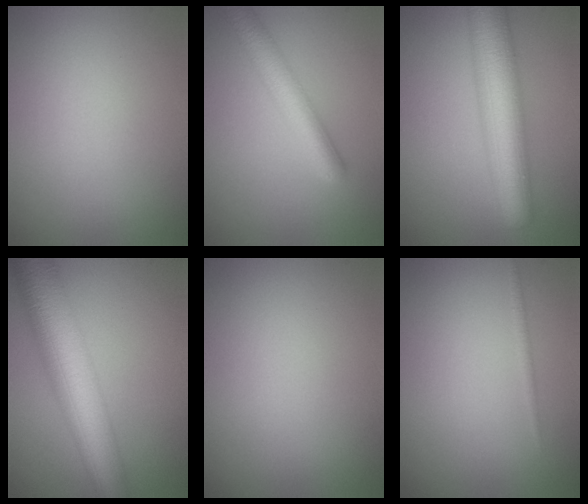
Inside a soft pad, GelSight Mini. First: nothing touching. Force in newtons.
{"total": 4.4, "press": 4.4, "slide": 0.1}
{"total": 8.9, "press": 8.9, "slide": 0.2}
{"total": 10.7, "press": 10.7, "slide": 0.3}
{"total": 0.0}
{"total": 0.6, "press": 0.6, "slide": 0.1}